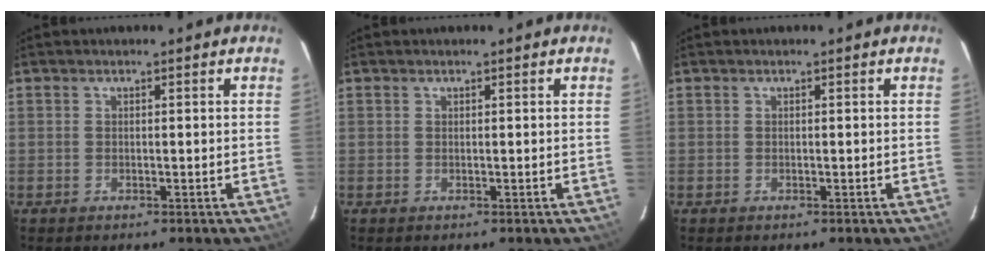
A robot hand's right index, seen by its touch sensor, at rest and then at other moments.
{"total": 0.0}
{"total": 0.0}